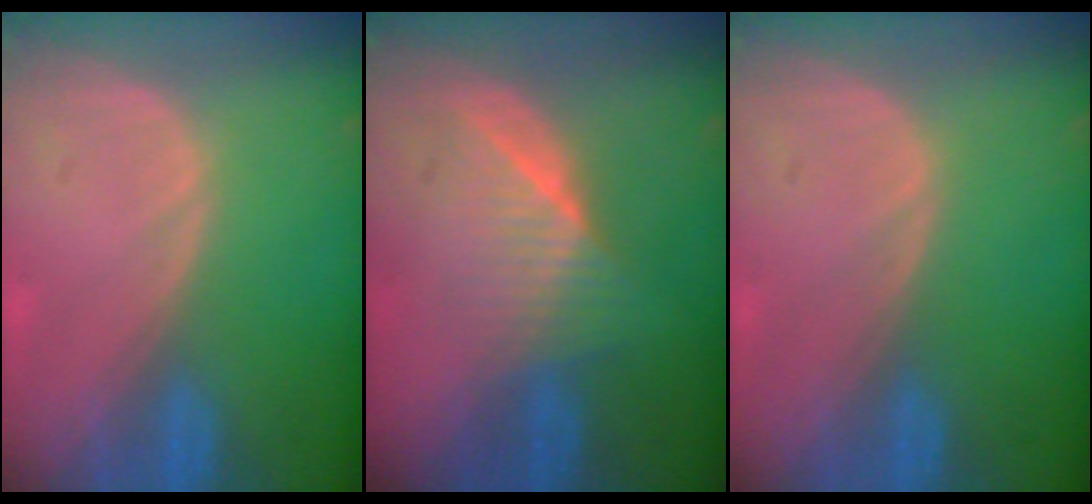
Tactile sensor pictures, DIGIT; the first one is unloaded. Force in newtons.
{"total": 6.4, "press": 5.9, "slide": 2.3}
{"total": 0.0}